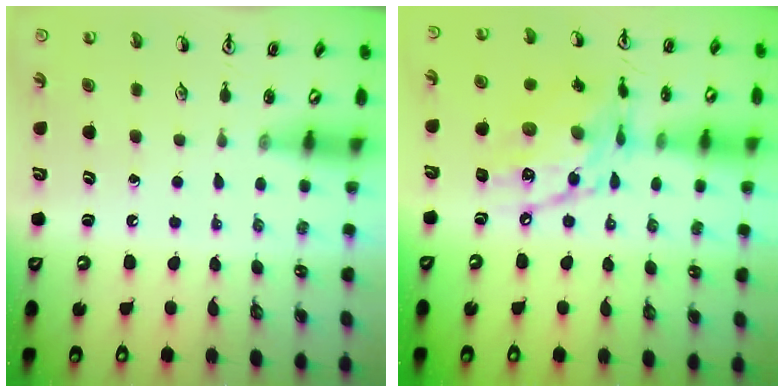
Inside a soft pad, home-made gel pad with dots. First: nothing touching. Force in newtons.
{"total": 14.8, "press": 14.7, "slide": 1.2}